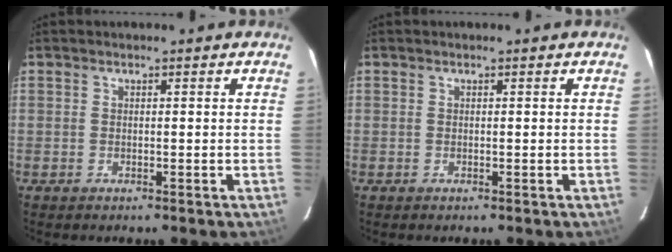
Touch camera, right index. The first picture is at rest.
{"total": 0.0}